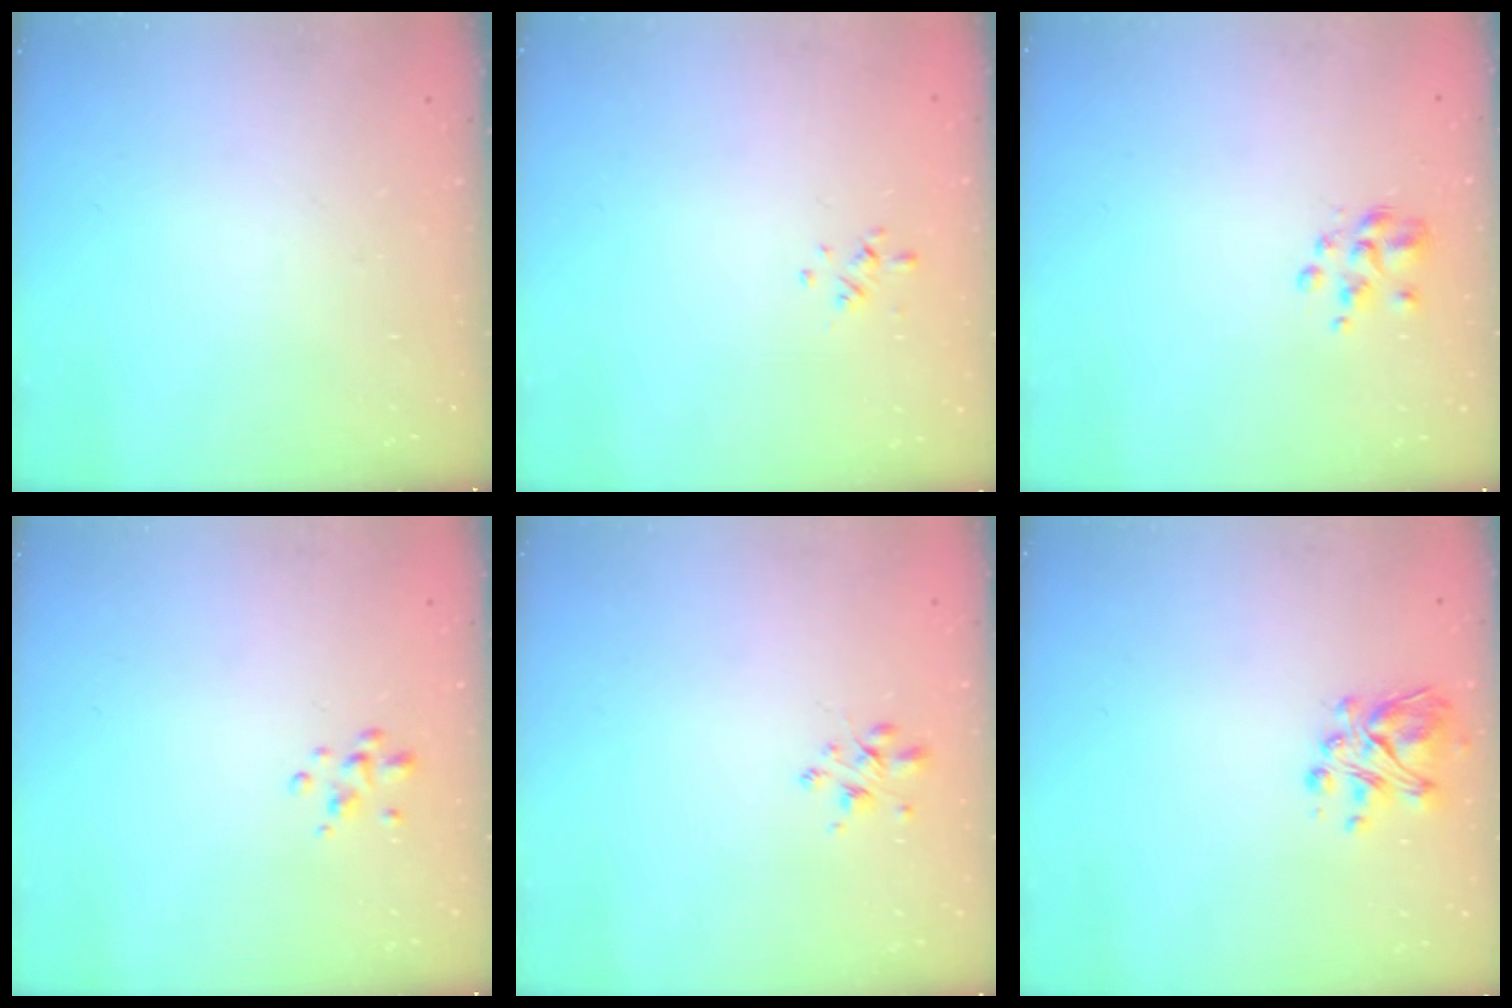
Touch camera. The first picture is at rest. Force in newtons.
{"total": 0.6, "press": 0.4, "slide": 0.5}
{"total": 2.6, "press": 2.5, "slide": 0.8}
{"total": 2.3, "press": 2.2, "slide": 0.3}
{"total": 2.6, "press": 2.6, "slide": 0.4}
{"total": 5.6, "press": 5.5, "slide": 1.1}